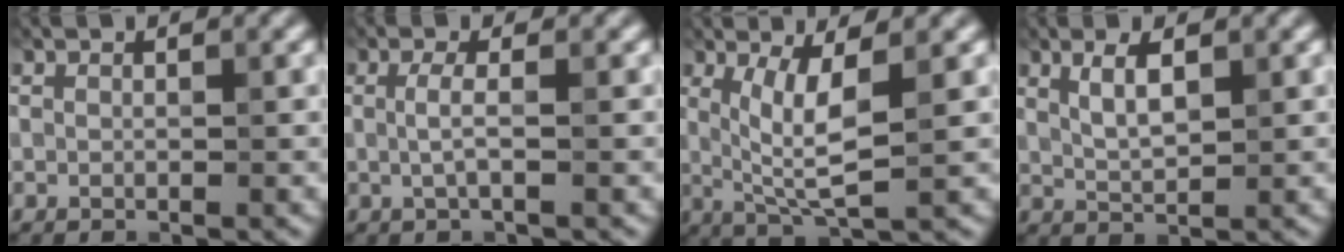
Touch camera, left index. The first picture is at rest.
{"total": 1.7, "force": [0.0, 0.2, 1.7], "torque": [-0.037, 0.002, -0.002]}
{"total": 4.7, "force": [0.7, 0.8, 4.6], "torque": [-0.094, -0.007, 0.020]}
{"total": 2.6, "force": [1.2, 0.7, 2.2], "torque": [-0.042, 0.003, 0.025]}